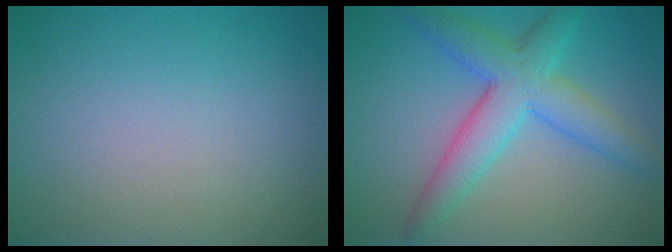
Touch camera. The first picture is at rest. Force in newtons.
{"total": 6.2, "press": 6.2, "slide": 0.2}